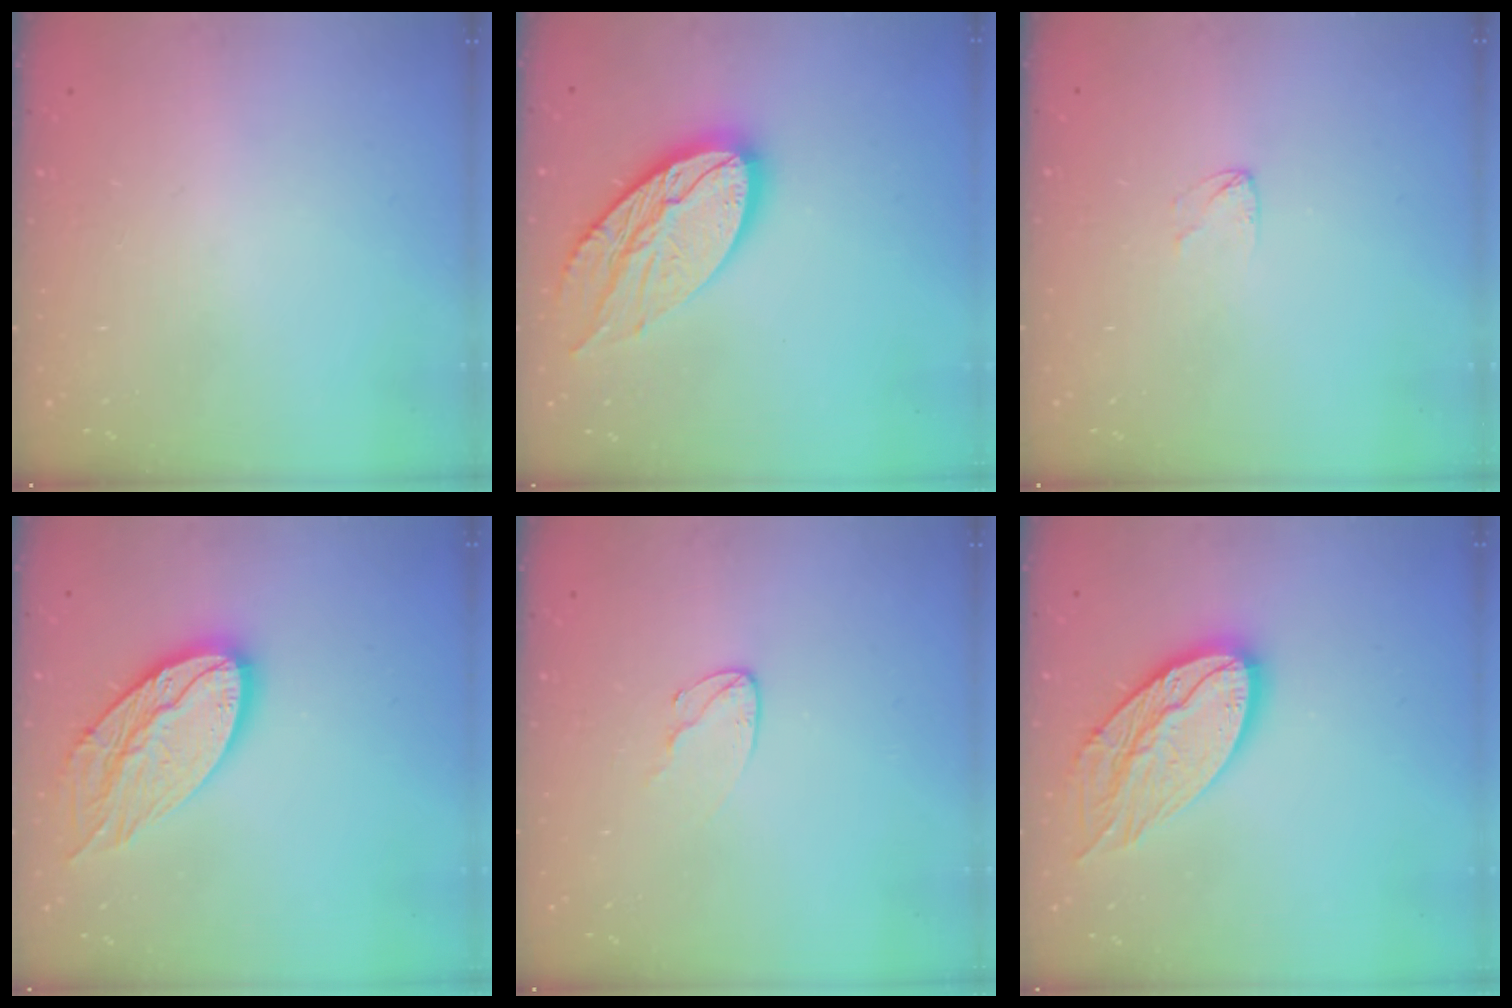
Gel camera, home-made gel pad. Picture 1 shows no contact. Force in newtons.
{"total": 17.2, "press": 17.2, "slide": 1.5}
{"total": 2.5, "press": 2.5, "slide": 0.2}
{"total": 17.0, "press": 17.0, "slide": 1.3}
{"total": 5.1, "press": 5.1, "slide": 0.4}
{"total": 17.0, "press": 17.0, "slide": 1.3}